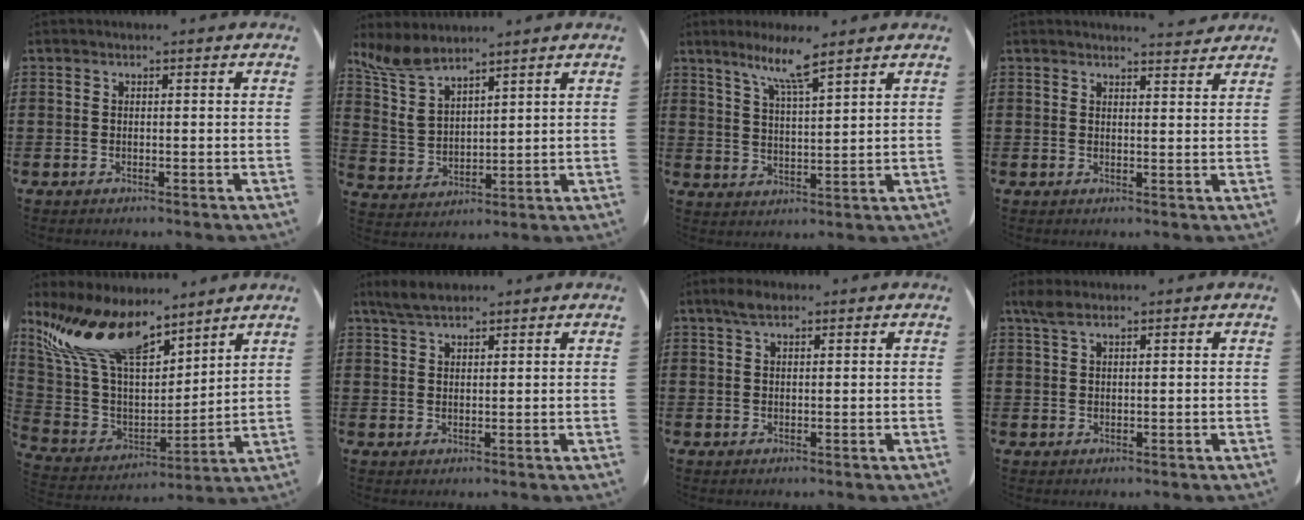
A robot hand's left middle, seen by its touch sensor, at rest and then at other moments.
{"total": 7.0, "force": [5.0, 3.0, 3.8], "torque": [-0.101, -0.016, 0.093]}
{"total": 6.8, "force": [5.1, 0.1, 4.6], "torque": [-0.104, -0.013, 0.088]}
{"total": 2.7, "force": [2.7, 0.1, 0.6], "torque": [-0.010, -0.010, 0.049]}
{"total": 14.9, "force": [10.9, 5.6, 8.5], "torque": [-0.225, -0.061, 0.193]}
{"total": 3.3, "force": [2.6, 0.9, 1.8], "torque": [-0.041, 0.000, 0.051]}
{"total": 2.3, "force": [1.4, 0.9, 1.6], "torque": [-0.037, 0.003, 0.025]}
{"total": 2.2, "force": [1.5, 0.8, 1.4], "torque": [-0.034, 0.002, 0.027]}